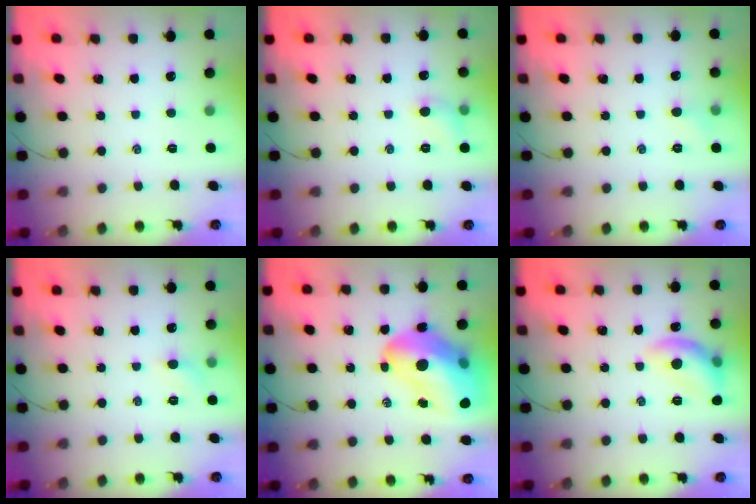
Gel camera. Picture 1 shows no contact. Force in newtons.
{"total": 5.7, "press": 5.5, "slide": 1.5}
{"total": 3.2, "press": 3.0, "slide": 1.1}
{"total": 4.0, "press": 3.8, "slide": 1.4}
{"total": 21.8, "press": 21.0, "slide": 5.8}
{"total": 10.9, "press": 10.9, "slide": 0.4}